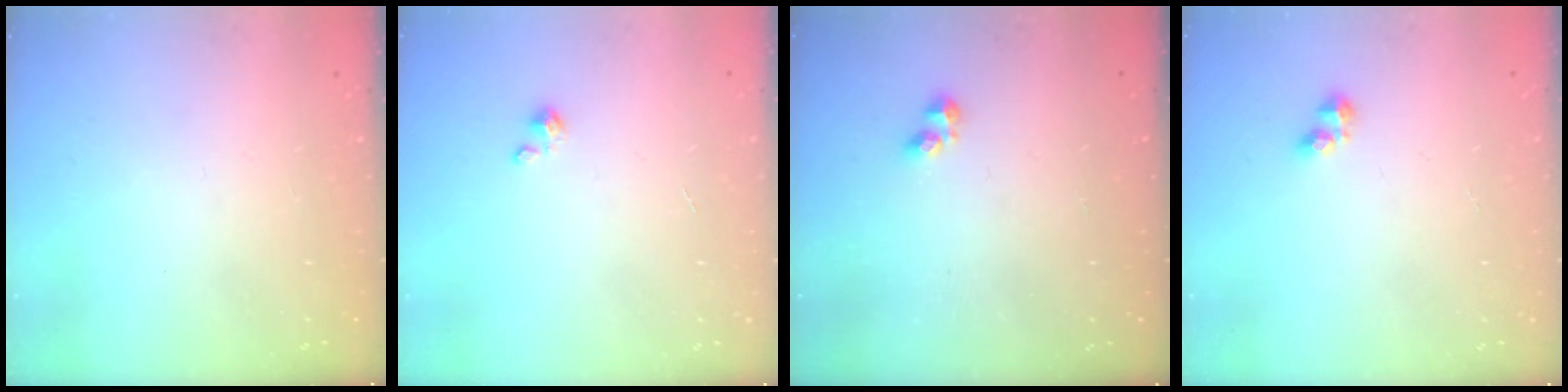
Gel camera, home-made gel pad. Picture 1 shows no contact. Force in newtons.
{"total": 2.3, "press": 2.3, "slide": 0.2}
{"total": 2.3, "press": 2.3, "slide": 0.5}
{"total": 2.5, "press": 2.5, "slide": 0.5}